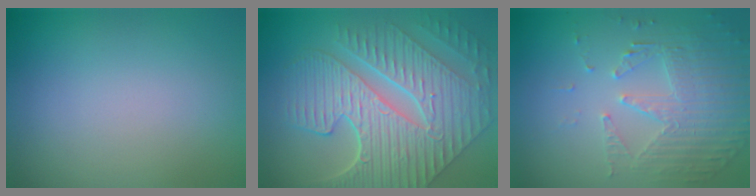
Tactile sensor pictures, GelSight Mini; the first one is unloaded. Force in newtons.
{"total": 10.0, "press": 7.1, "slide": 7.0}
{"total": 5.3, "press": 3.7, "slide": 3.8}